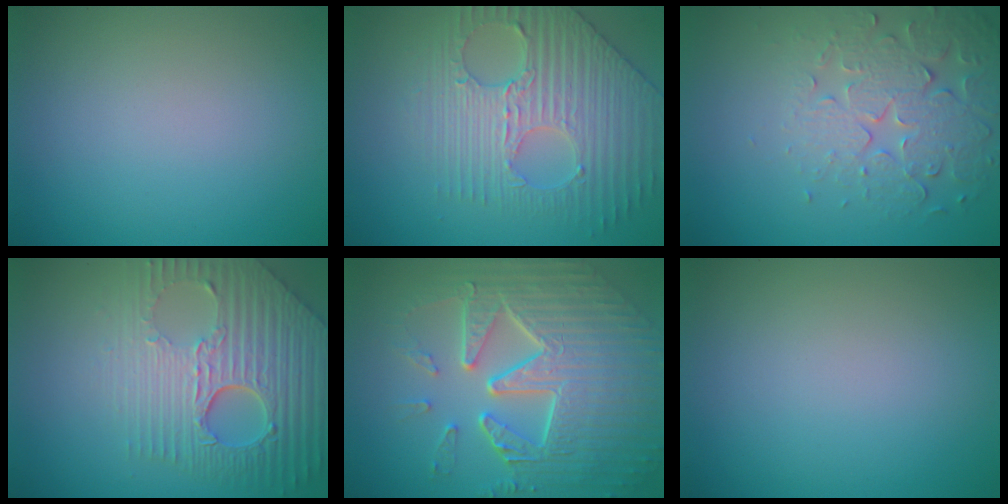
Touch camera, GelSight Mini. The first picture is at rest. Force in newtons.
{"total": 5.3, "press": 5.0, "slide": 1.9}
{"total": 5.0, "press": 4.1, "slide": 2.9}
{"total": 9.0, "press": 6.1, "slide": 6.7}
{"total": 9.6, "press": 6.6, "slide": 7.0}
{"total": 0.0}